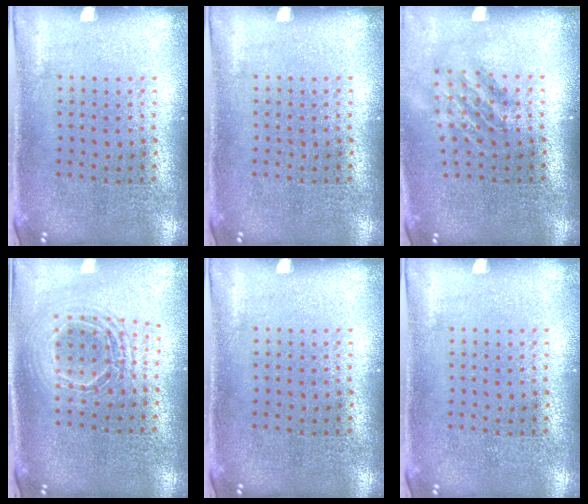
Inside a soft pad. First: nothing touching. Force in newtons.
{"total": 0.0}
{"total": 1.8, "press": 1.2, "slide": 1.2}
{"total": 1.8, "press": 1.4, "slide": 1.0}
{"total": 0.0}
{"total": 0.0}